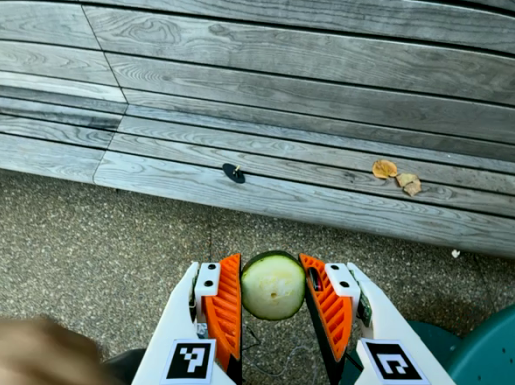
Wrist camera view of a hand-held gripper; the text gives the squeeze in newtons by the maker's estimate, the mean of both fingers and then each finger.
{"total": 11.4, "left": 11.6, "right": 11.2}